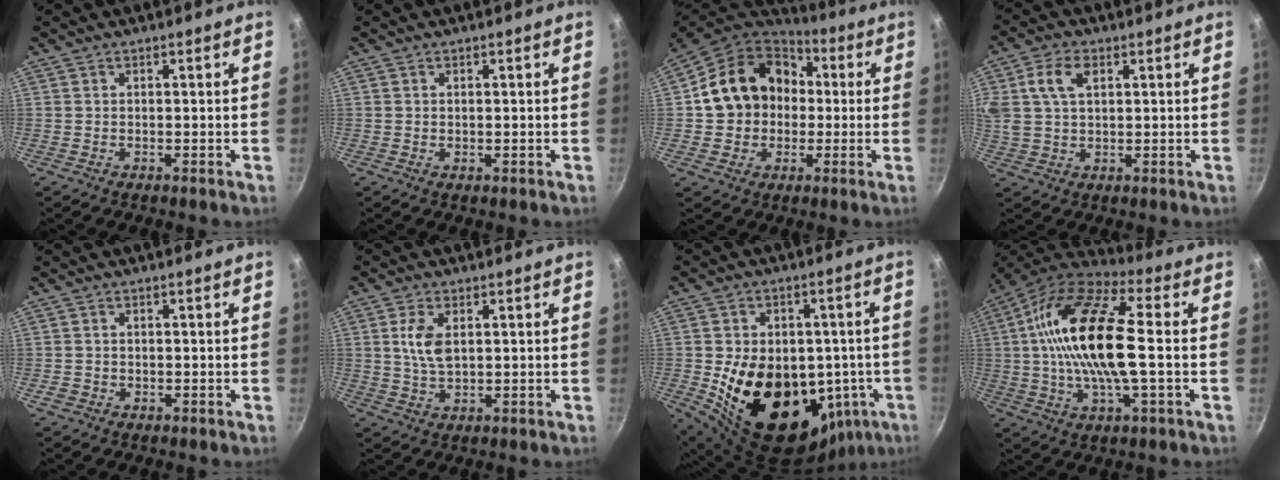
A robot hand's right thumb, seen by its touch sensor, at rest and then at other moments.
{"total": 0.0}
{"total": 17.7, "force": [1.5, 15.0, 9.3], "torque": [-0.136, 0.043, 0.018]}
{"total": 9.5, "force": [3.2, 5.9, 6.7], "torque": [-0.128, 0.011, 0.055]}
{"total": 1.6, "force": [-0.4, 1.4, 0.6], "torque": [-0.010, 0.002, -0.008]}
{"total": 6.0, "force": [1.4, 3.3, 4.8], "torque": [-0.092, -0.004, 0.028]}
{"total": 26.7, "force": [-4.8, 18.4, 18.7], "torque": [-0.277, 0.008, -0.046]}
{"total": 21.1, "force": [0.7, 7.7, 19.6], "torque": [-0.375, 0.028, -0.005]}